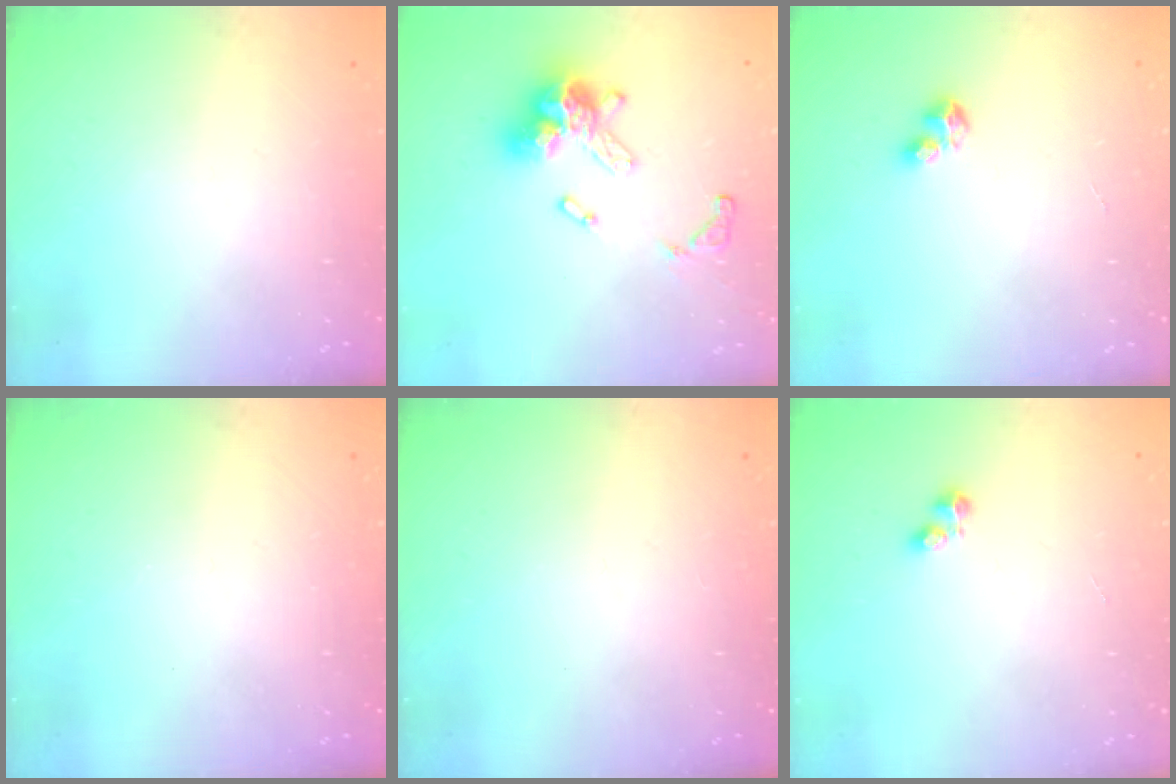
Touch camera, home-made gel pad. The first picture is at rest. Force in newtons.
{"total": 13.8, "press": 13.8, "slide": 1.0}
{"total": 3.2, "press": 3.2, "slide": 0.4}
{"total": 0.0}
{"total": 0.0}
{"total": 2.5, "press": 2.5, "slide": 0.4}